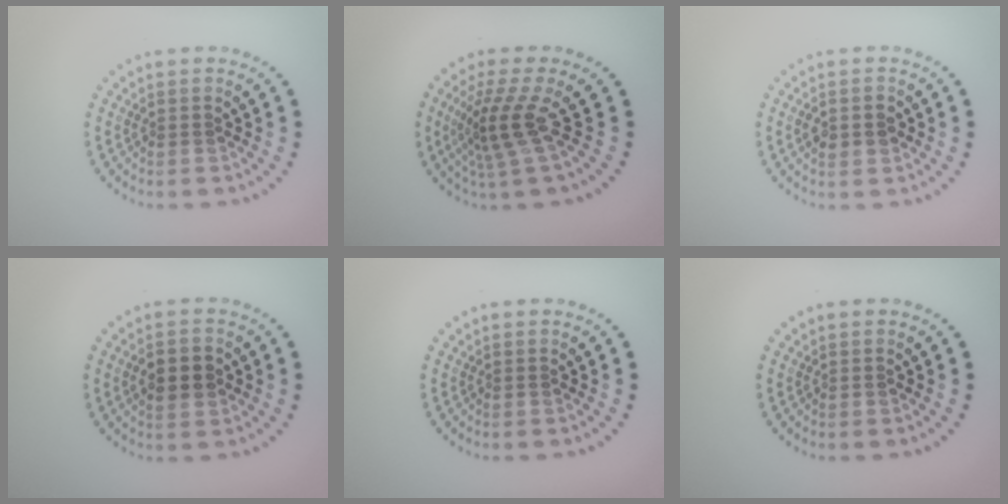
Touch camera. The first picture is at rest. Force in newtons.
{"total": 3.8, "press": 2.7, "slide": 2.7}
{"total": 2.5, "press": 2.5, "slide": 0.2}
{"total": 3.7, "press": 3.7, "slide": 0.2}
{"total": 0.0}
{"total": 0.0}